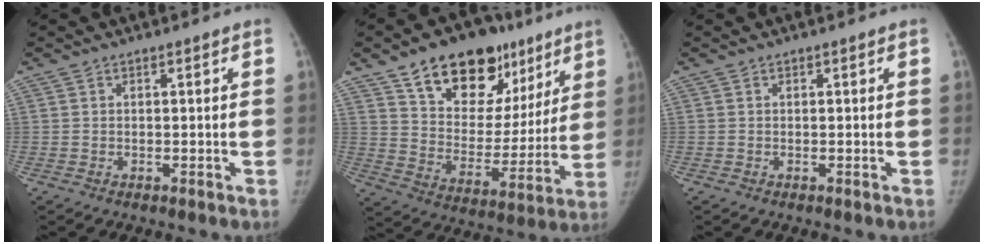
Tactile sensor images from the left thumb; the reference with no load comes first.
{"total": 23.1, "force": [13.7, 13.7, 12.5], "torque": [-0.139, -0.033, 0.223]}
{"total": 0.0}